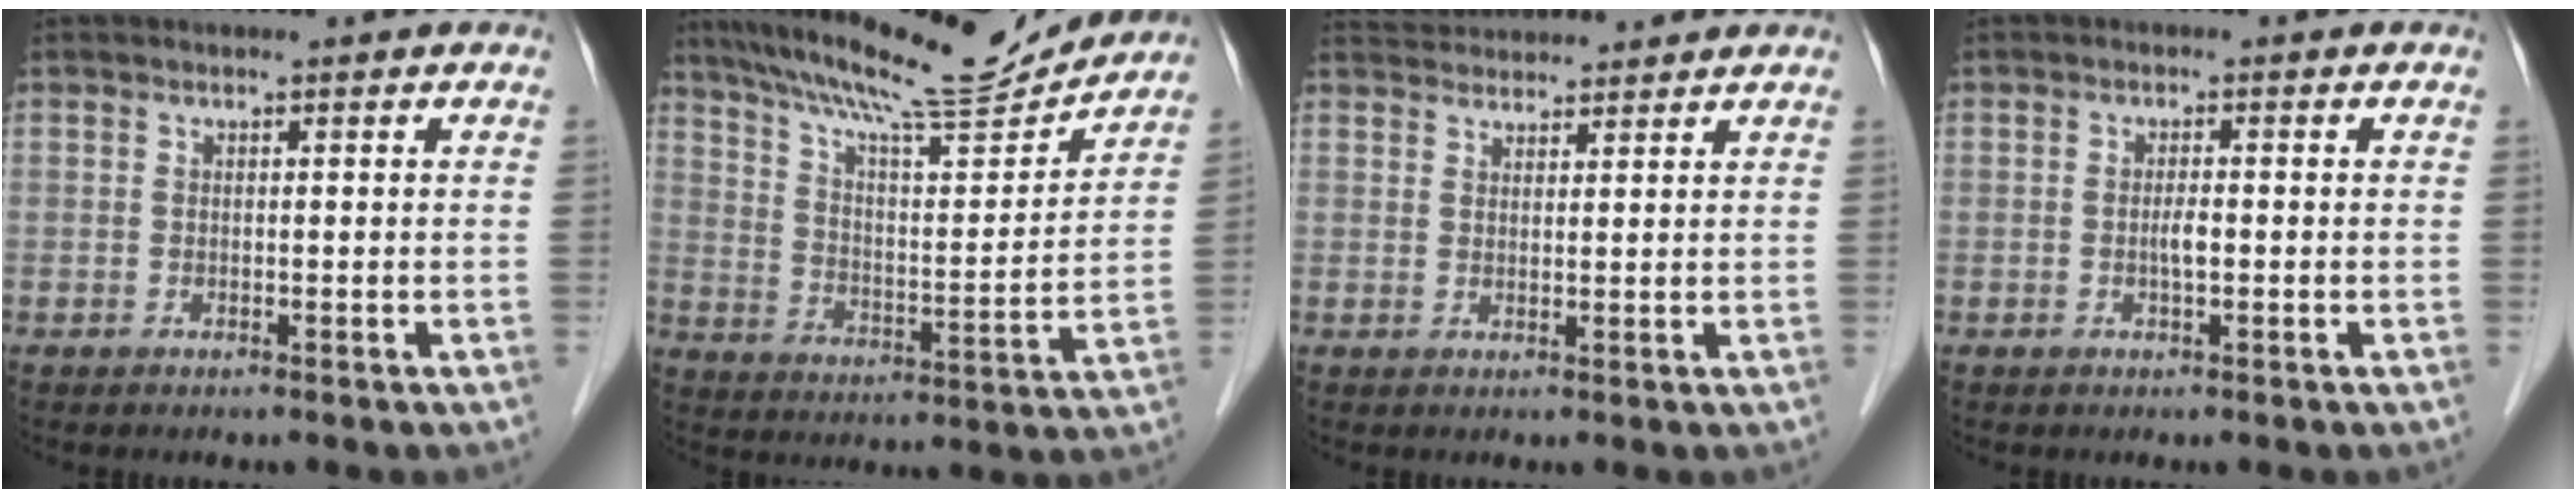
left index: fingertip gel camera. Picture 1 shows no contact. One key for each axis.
{"total": 17.9, "fx": 16.4, "fy": 1.1, "fz": 7.1, "tx": -0.127, "ty": -0.006, "tz": 0.256}
{"total": 7.4, "fx": 7.2, "fy": 1.2, "fz": 1.4, "tx": -0.026, "ty": 0.032, "tz": 0.111}
{"total": 1.6, "fx": -0.5, "fy": 0.3, "fz": 1.5, "tx": -0.028, "ty": -0.002, "tz": -0.009}